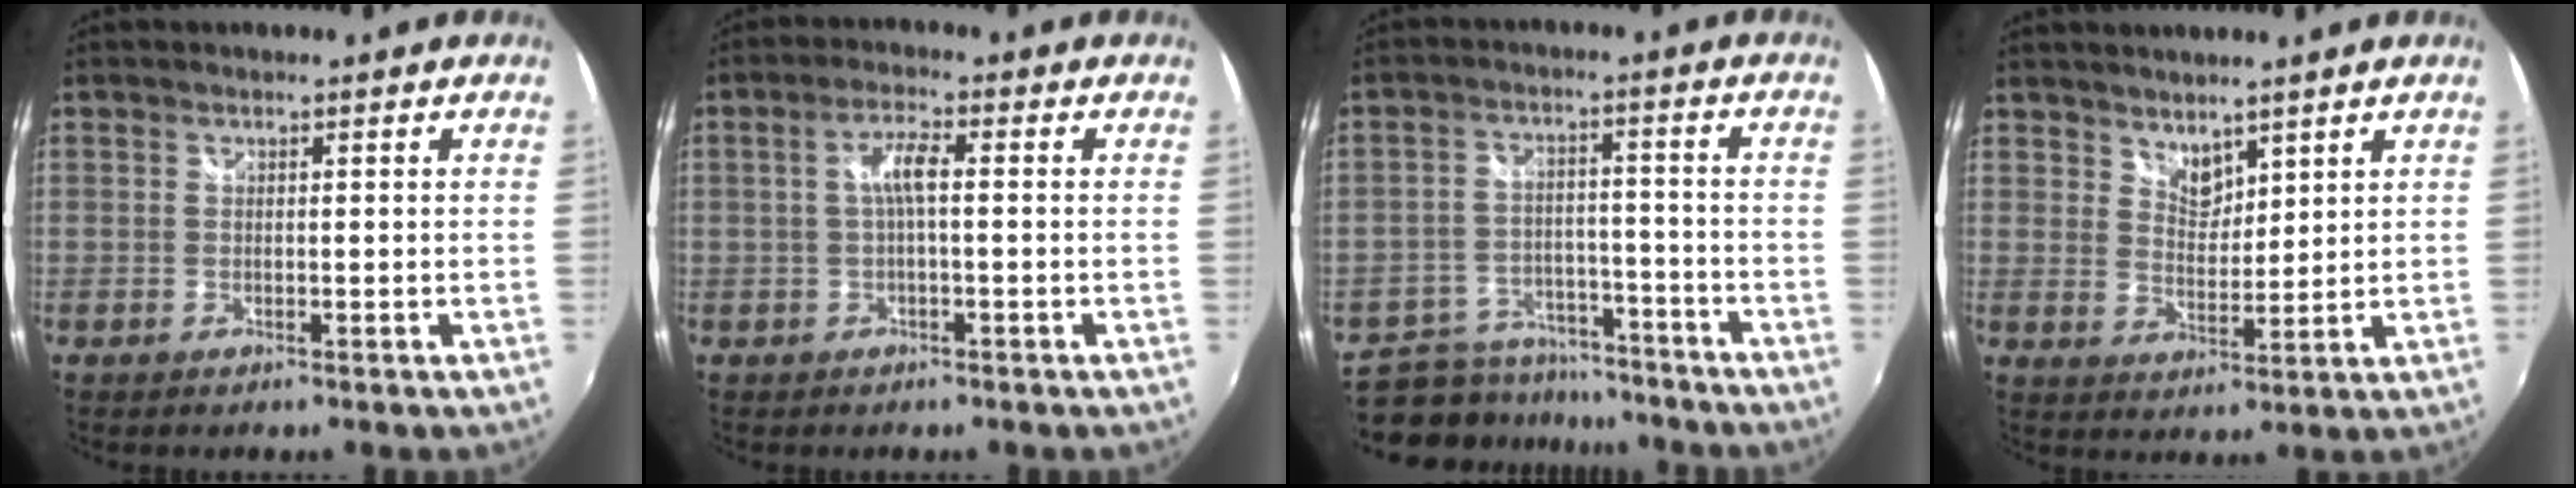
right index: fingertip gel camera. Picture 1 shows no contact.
{"total": 3.9, "force": [-0.1, 0.5, 3.9], "torque": [-0.074, 0.009, 0.001]}
{"total": 13.3, "force": [-10.8, 7.2, 2.9], "torque": [-0.081, 0.025, -0.149]}
{"total": 4.4, "force": [3.8, 2.0, 1.2], "torque": [-0.009, 0.001, 0.069]}